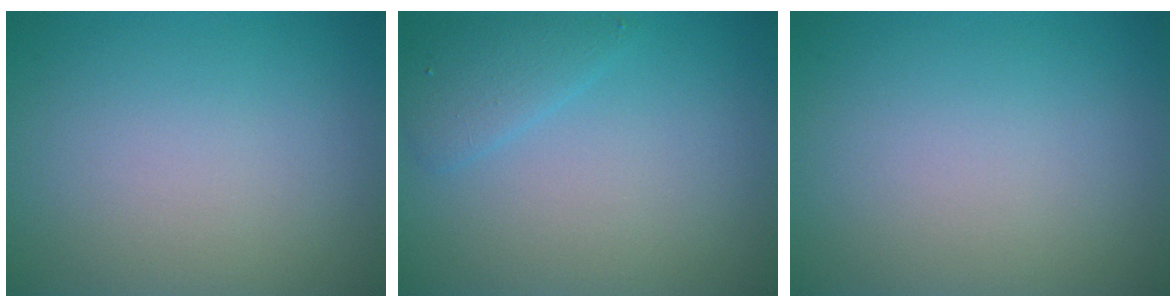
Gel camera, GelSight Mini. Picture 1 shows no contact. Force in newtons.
{"total": 2.0, "press": 2.0, "slide": 0.1}
{"total": 0.0}